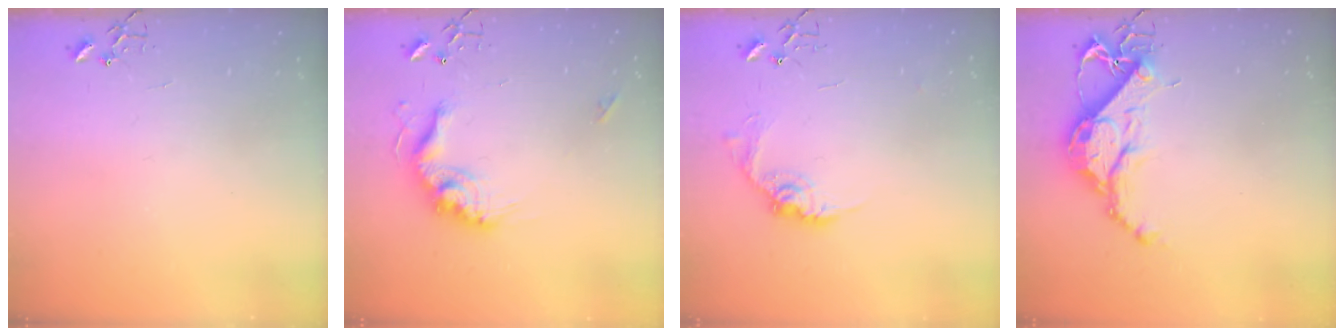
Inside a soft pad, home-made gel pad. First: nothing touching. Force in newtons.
{"total": 16.8, "press": 16.7, "slide": 1.9}
{"total": 11.2, "press": 11.2, "slide": 0.6}
{"total": 12.8, "press": 12.7, "slide": 1.0}